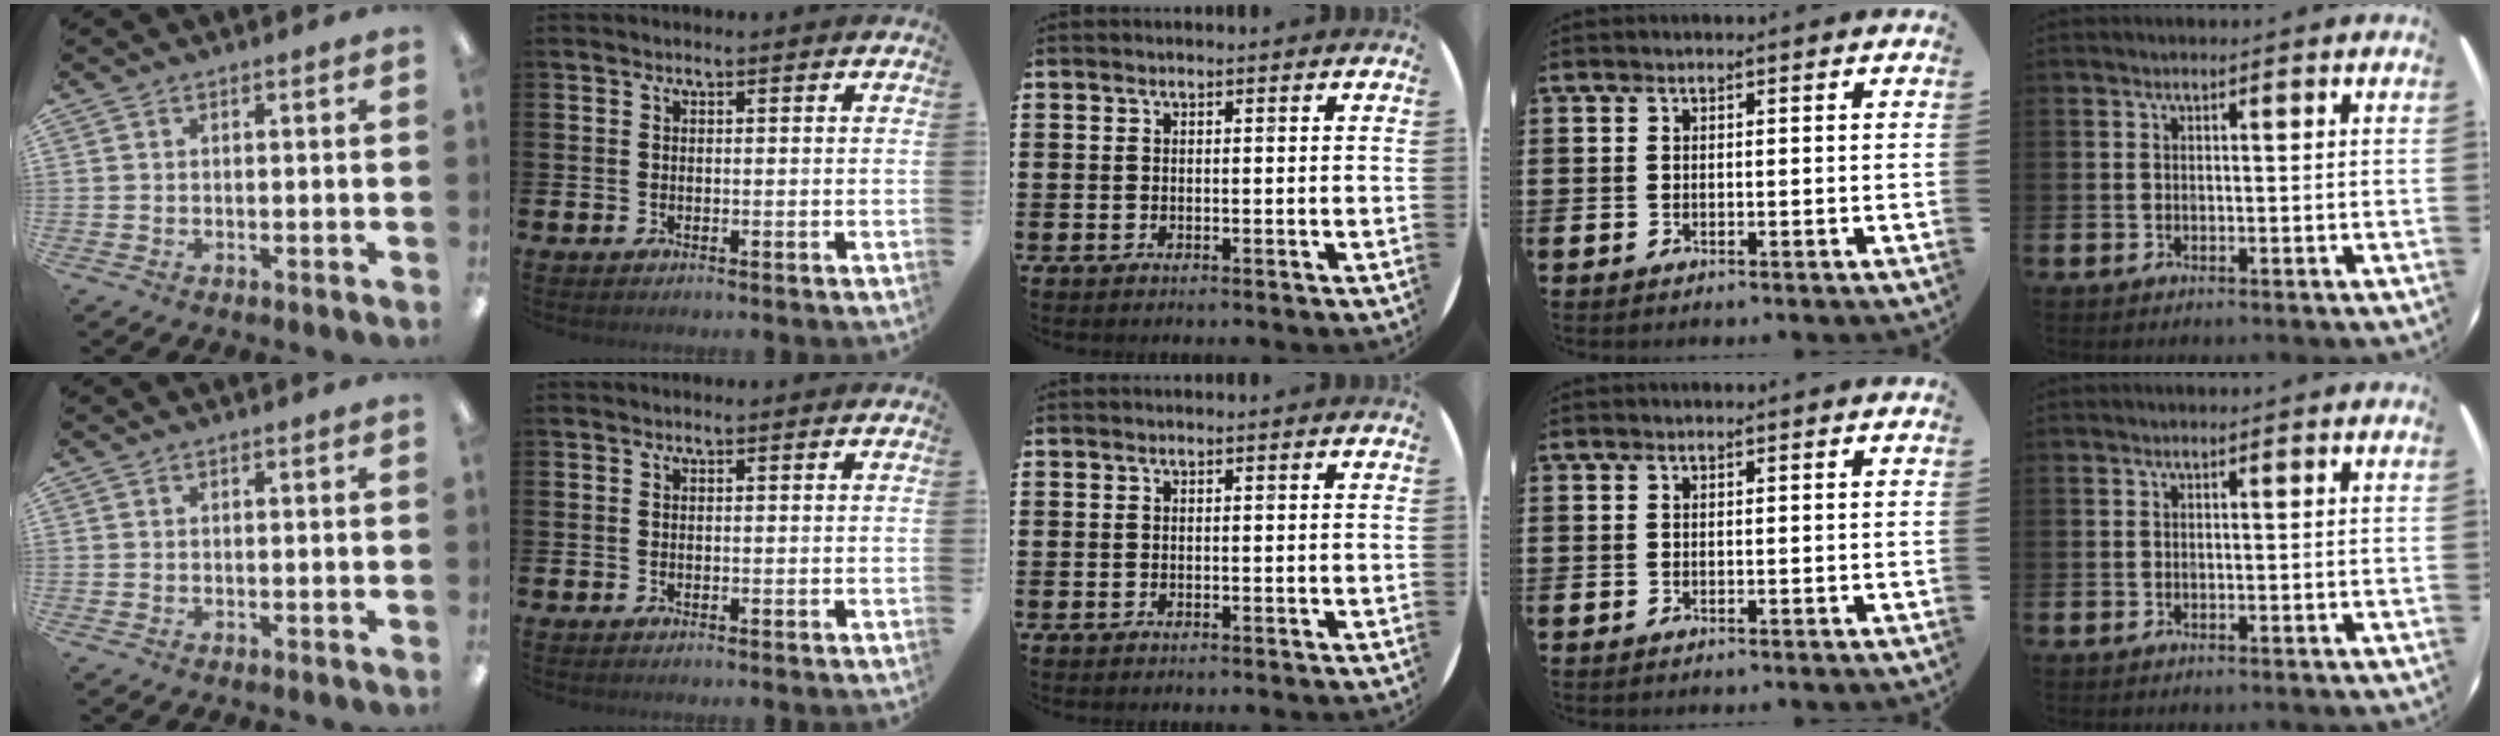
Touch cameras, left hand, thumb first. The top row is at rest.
{}